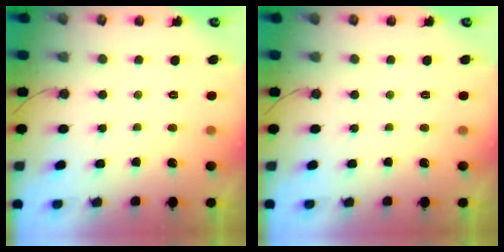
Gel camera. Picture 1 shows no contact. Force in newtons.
{"total": 0.0}